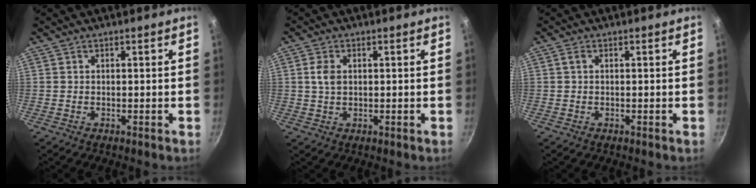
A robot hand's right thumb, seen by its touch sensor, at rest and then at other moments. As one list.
[{"total": 3.3, "force": [0.6, 2.2, 2.4], "torque": [-0.044, 0.002, 0.010]}, {"total": 0.8, "force": [0.2, 0.5, 0.6], "torque": [-0.013, 0.005, 0.003]}]